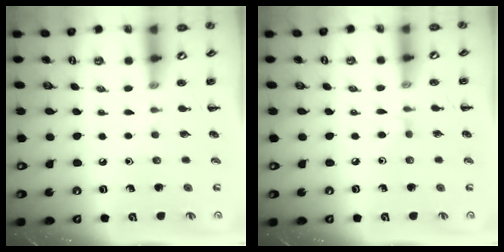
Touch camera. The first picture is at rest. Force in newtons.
{"total": 3.6, "press": 3.4, "slide": 1.3}